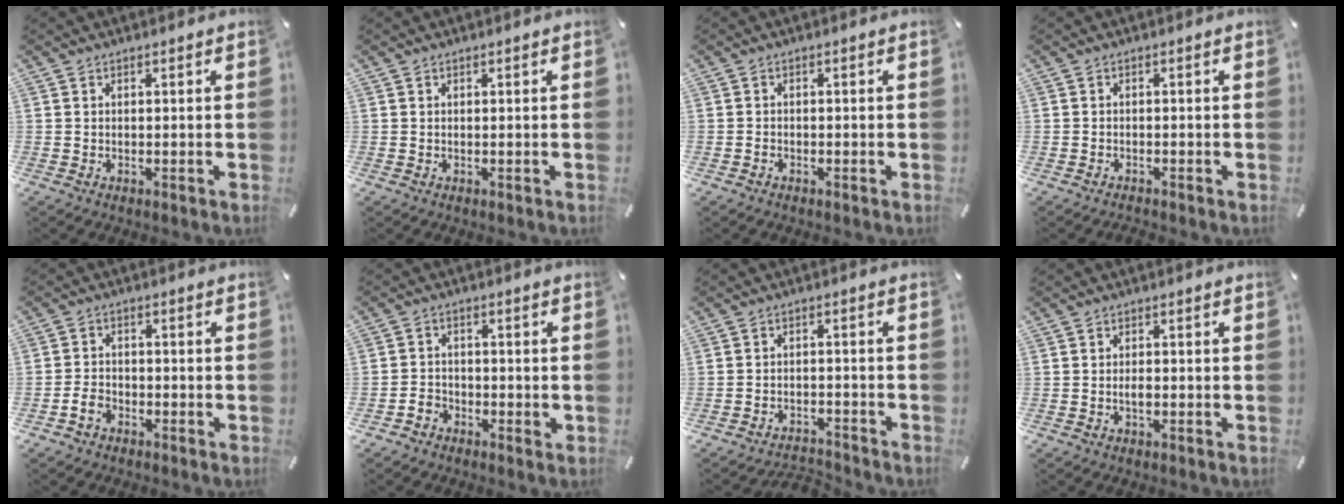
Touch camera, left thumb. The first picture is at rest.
{"total": 0.0}
{"total": 1.1, "force": [-0.8, 0.6, 0.5], "torque": [-0.010, 0.001, -0.016]}
{"total": 1.2, "force": [-1.2, 0.3, 0.2], "torque": [-0.006, 0.004, -0.025]}
{"total": 3.8, "force": [-2.2, 2.7, 1.7], "torque": [-0.035, 0.008, -0.042]}
{"total": 3.6, "force": [-2.1, 2.6, 1.2], "torque": [-0.018, 0.012, -0.041]}
{"total": 3.6, "force": [-3.3, 1.3, 0.7], "torque": [-0.013, 0.017, -0.065]}
{"total": 2.0, "force": [-0.6, 1.0, 1.6], "torque": [-0.031, 0.003, -0.012]}